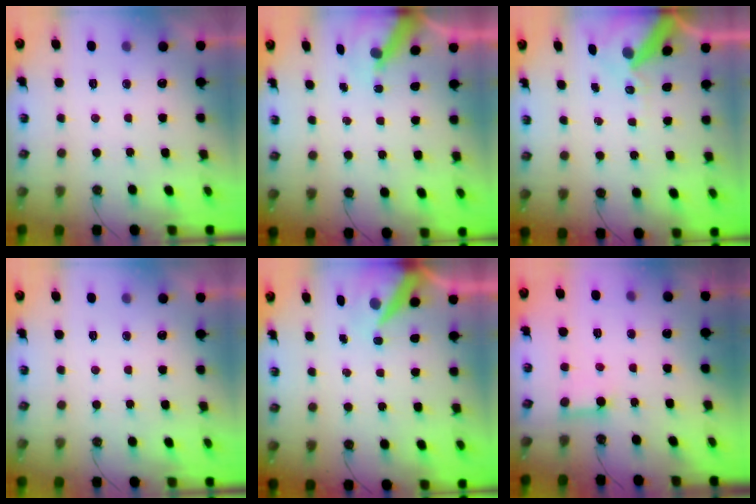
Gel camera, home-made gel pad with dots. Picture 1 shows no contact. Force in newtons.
{"total": 6.2, "press": 6.1, "slide": 0.4}
{"total": 10.9, "press": 10.8, "slide": 1.5}
{"total": 0.0}
{"total": 7.4, "press": 7.4, "slide": 0.7}
{"total": 3.0, "press": 3.0, "slide": 0.4}